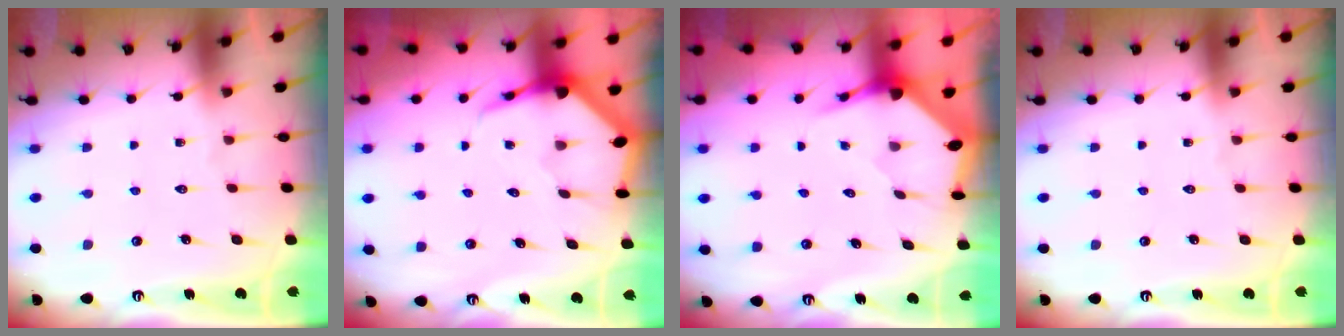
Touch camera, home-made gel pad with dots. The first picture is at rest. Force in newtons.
{"total": 5.4, "press": 5.4, "slide": 0.7}
{"total": 3.4, "press": 3.4, "slide": 0.6}
{"total": 0.0}